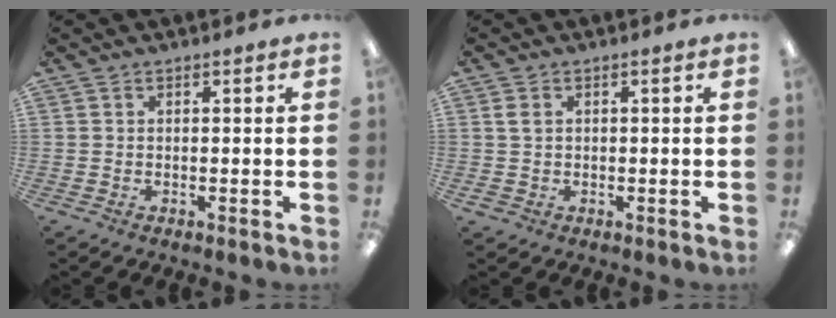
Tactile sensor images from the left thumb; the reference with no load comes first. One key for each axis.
{"total": 2.4, "fx": 0.4, "fy": 1.9, "fz": 1.4, "tx": -0.029, "ty": 0.007, "tz": 0.006}